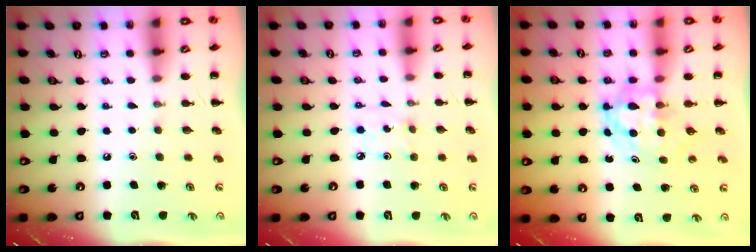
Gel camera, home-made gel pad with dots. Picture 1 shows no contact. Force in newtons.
{"total": 2.5, "press": 2.3, "slide": 0.9}
{"total": 4.3, "press": 4.2, "slide": 0.9}